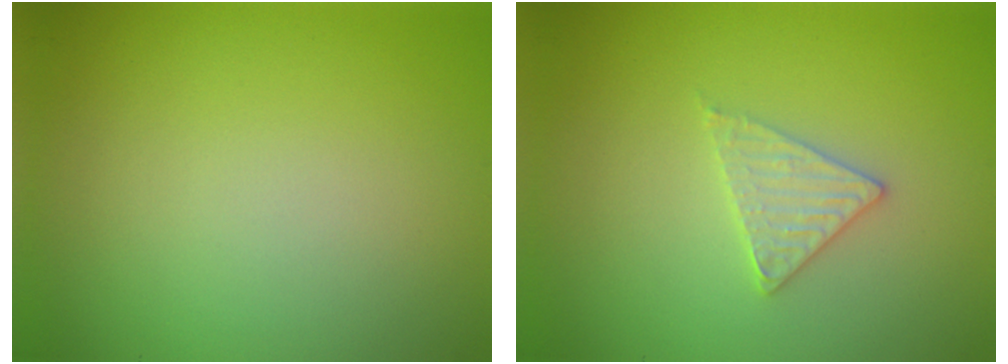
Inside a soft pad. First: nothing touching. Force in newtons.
{"total": 2.1, "press": 2.1, "slide": 0.3}